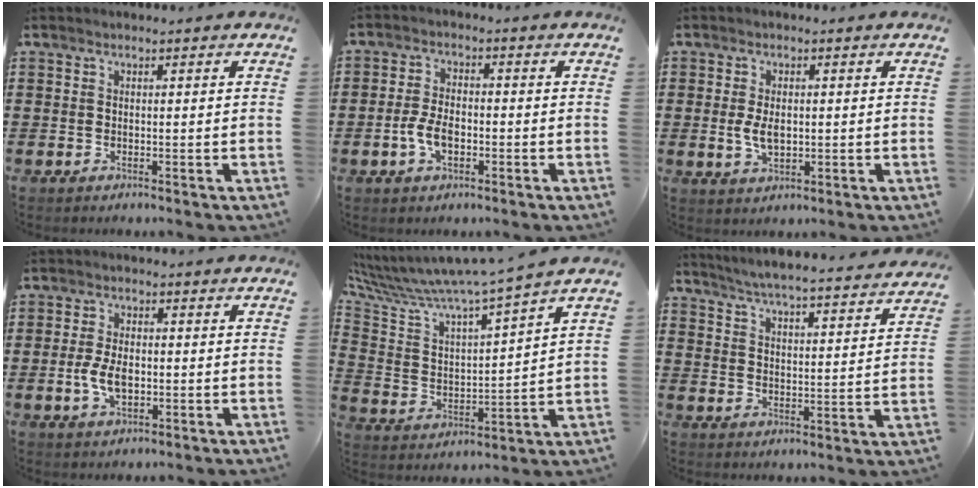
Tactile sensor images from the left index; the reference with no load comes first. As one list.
[{"total": 4.6, "force": [-1.3, 2.4, 3.7], "torque": [-0.085, -0.001, -0.028]}, {"total": 4.1, "force": [0.0, 2.3, 3.4], "torque": [-0.081, 0.001, -0.004]}, {"total": 5.2, "force": [-0.7, 2.7, 4.4], "torque": [-0.100, -0.003, -0.017]}, {"total": 6.4, "force": [6.0, -0.4, 2.4], "torque": [-0.080, -0.055, 0.090]}, {"total": 5.2, "force": [4.9, -0.8, 1.2], "torque": [-0.047, -0.042, 0.081]}]